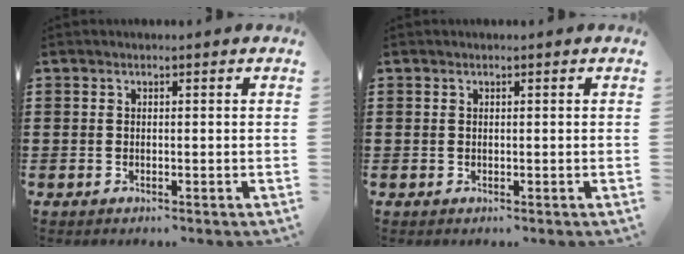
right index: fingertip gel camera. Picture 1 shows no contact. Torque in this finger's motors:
{"motor_torque": [-0.43, 0.82, 0.00, 0.00]}